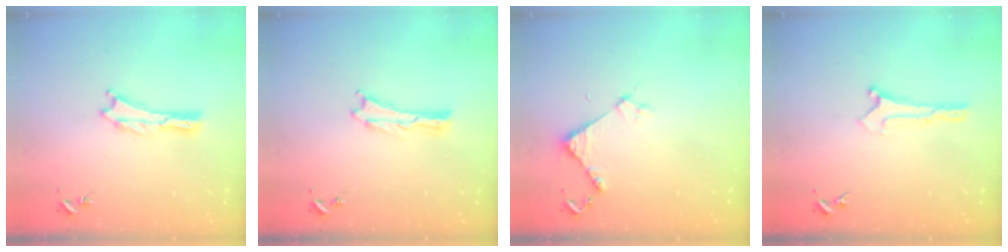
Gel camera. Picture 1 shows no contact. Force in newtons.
{"total": 0.0}
{"total": 3.8, "press": 3.8, "slide": 0.3}
{"total": 0.0}